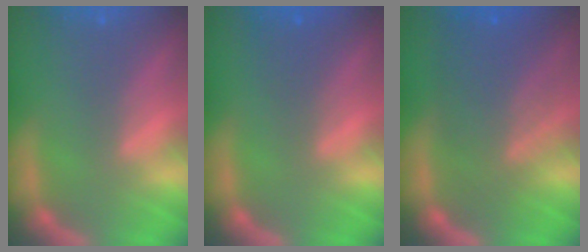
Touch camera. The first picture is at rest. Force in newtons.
{"total": 1.4}
{"total": 7.1}